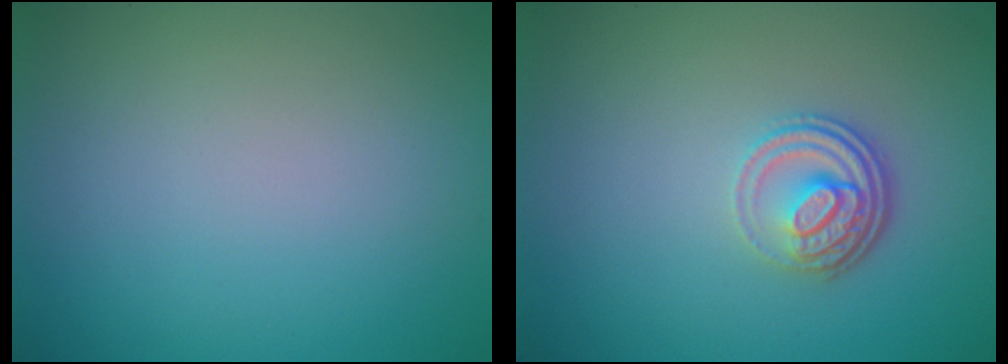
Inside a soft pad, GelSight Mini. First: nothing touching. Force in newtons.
{"total": 3.6, "press": 2.6, "slide": 2.5}